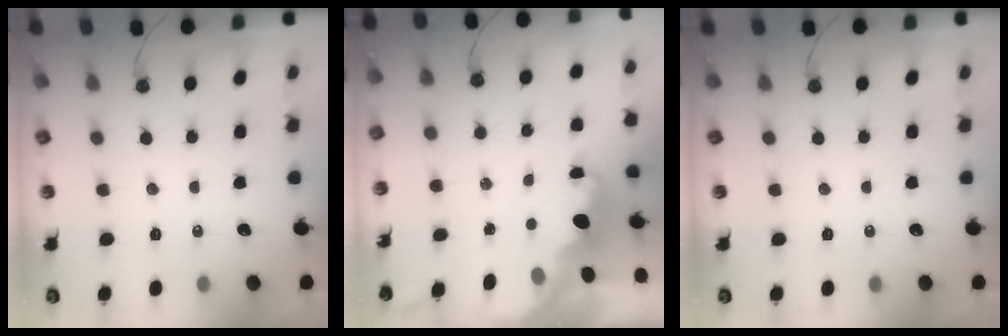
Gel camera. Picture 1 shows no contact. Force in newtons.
{"total": 2.3, "press": 2.1, "slide": 0.9}
{"total": 0.0}